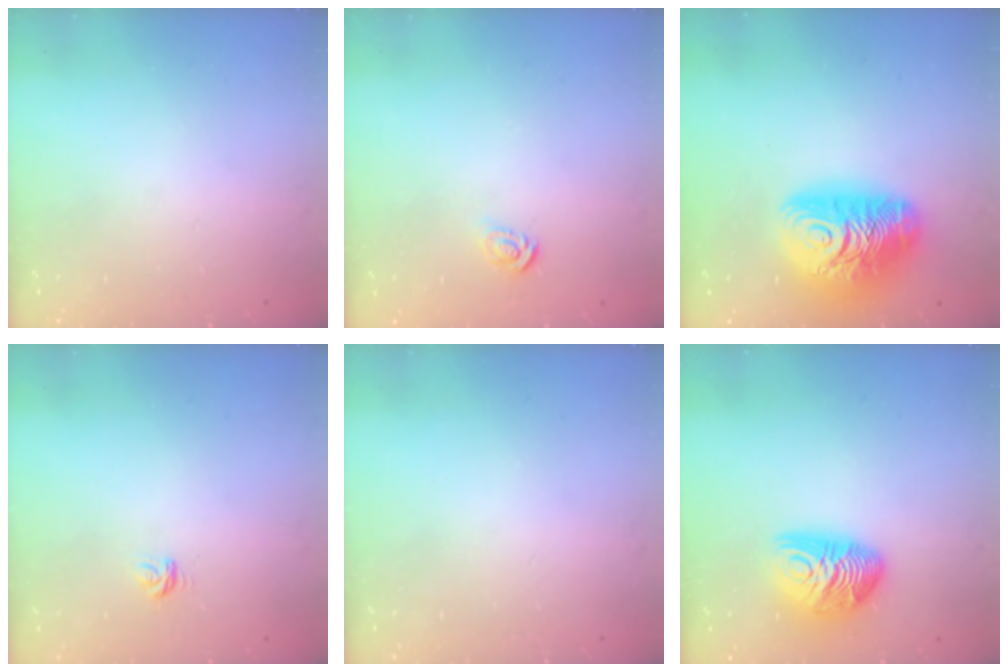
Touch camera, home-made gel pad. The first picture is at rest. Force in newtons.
{"total": 3.0, "press": 3.0, "slide": 0.1}
{"total": 18.0, "press": 17.9, "slide": 1.4}
{"total": 3.1, "press": 3.1, "slide": 0.2}
{"total": 0.0}
{"total": 11.1, "press": 11.1, "slide": 0.6}